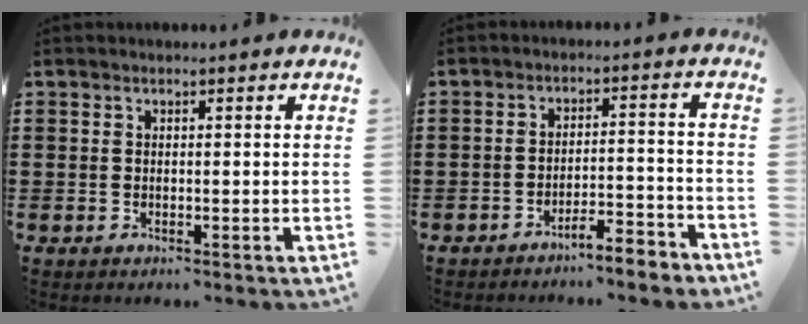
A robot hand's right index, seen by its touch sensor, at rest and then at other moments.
{"total": 4.5, "force": [-4.3, -0.2, 1.2], "torque": [-0.022, -0.001, -0.088]}